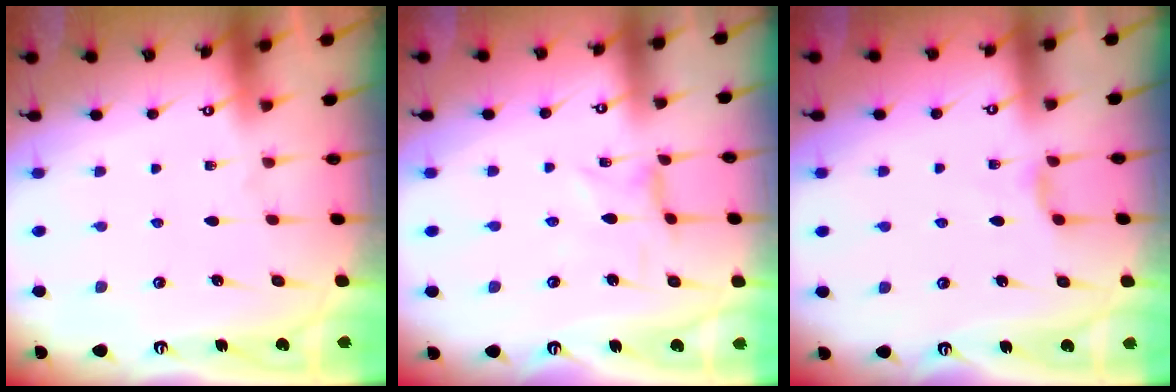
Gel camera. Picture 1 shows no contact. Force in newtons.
{"total": 0.0}
{"total": 1.9, "press": 1.9, "slide": 0.4}